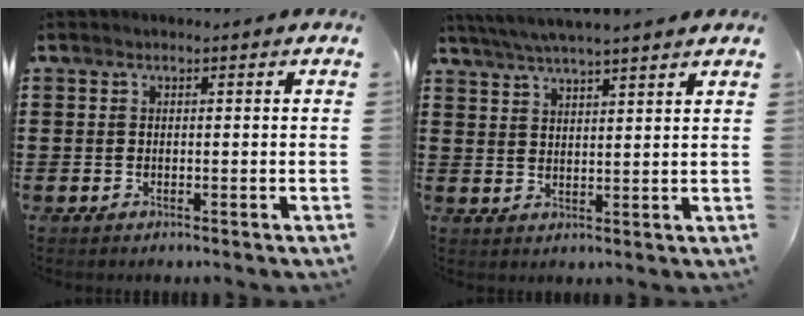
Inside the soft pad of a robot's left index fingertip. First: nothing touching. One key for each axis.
{"total": 4.4, "fx": 4.0, "fy": -0.3, "fz": 1.7, "tx": -0.044, "ty": -0.013, "tz": 0.071}